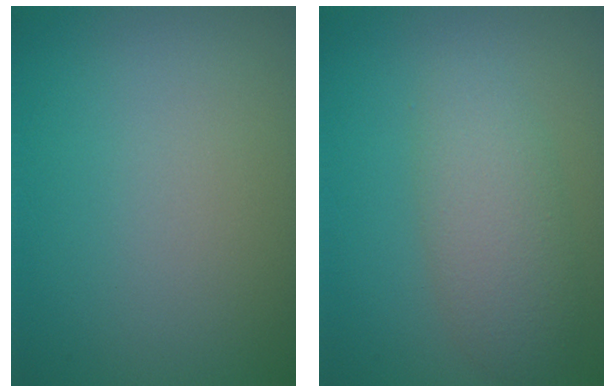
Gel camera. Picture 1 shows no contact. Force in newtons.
{"total": 3.8, "press": 3.8, "slide": 0.1}